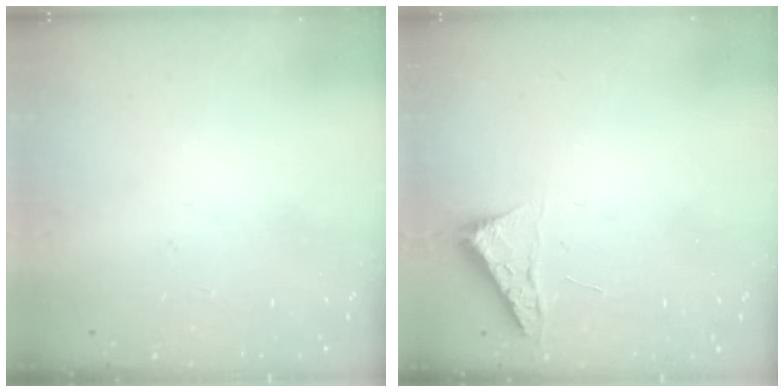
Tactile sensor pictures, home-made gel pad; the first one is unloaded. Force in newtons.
{"total": 4.0, "press": 4.0, "slide": 0.5}